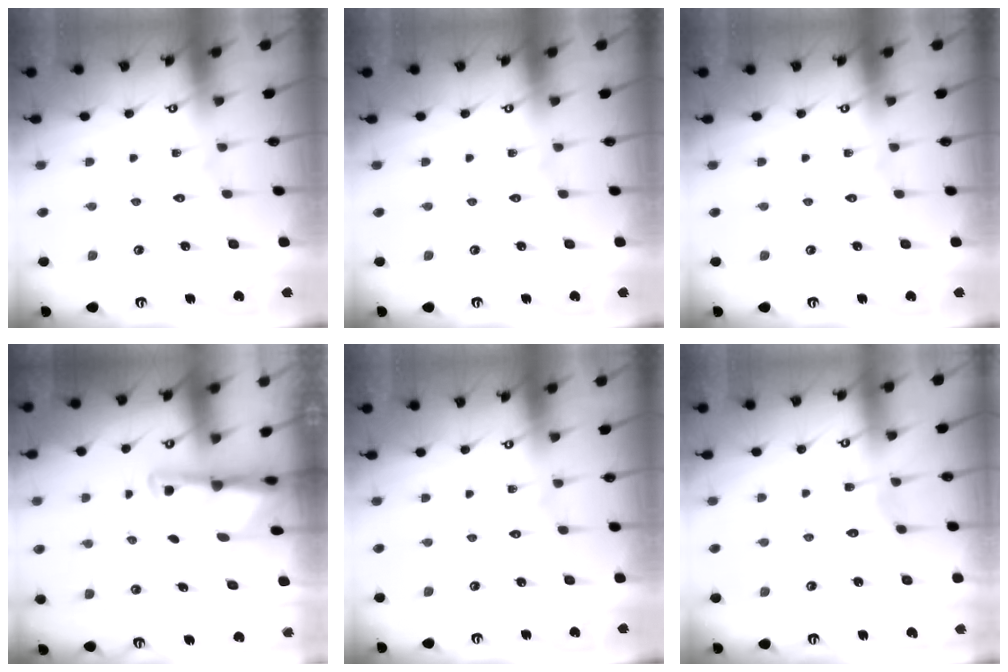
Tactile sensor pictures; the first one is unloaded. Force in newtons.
{"total": 0.0}
{"total": 0.0}
{"total": 2.8, "press": 2.7, "slide": 0.7}
{"total": 0.0}
{"total": 4.0, "press": 3.9, "slide": 0.4}